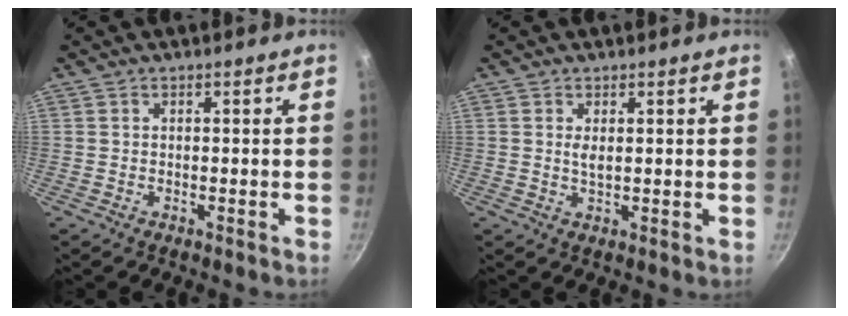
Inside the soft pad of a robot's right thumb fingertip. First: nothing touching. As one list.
[{"total": 1.8, "force": [0.6, 0.7, 1.6], "torque": [-0.030, -0.003, 0.011]}]